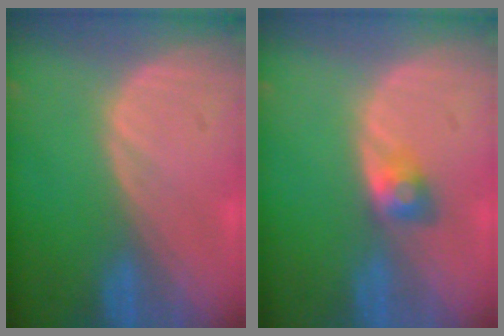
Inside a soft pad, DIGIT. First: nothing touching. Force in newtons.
{"total": 2.8, "press": 2.6, "slide": 1.2}